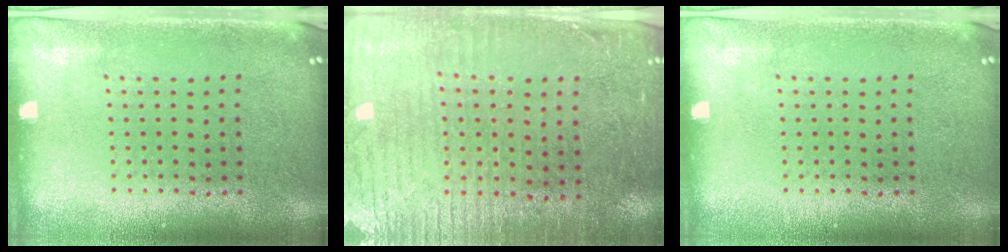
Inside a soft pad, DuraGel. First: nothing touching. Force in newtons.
{"total": 3.4, "press": 3.0, "slide": 1.5}
{"total": 0.0}